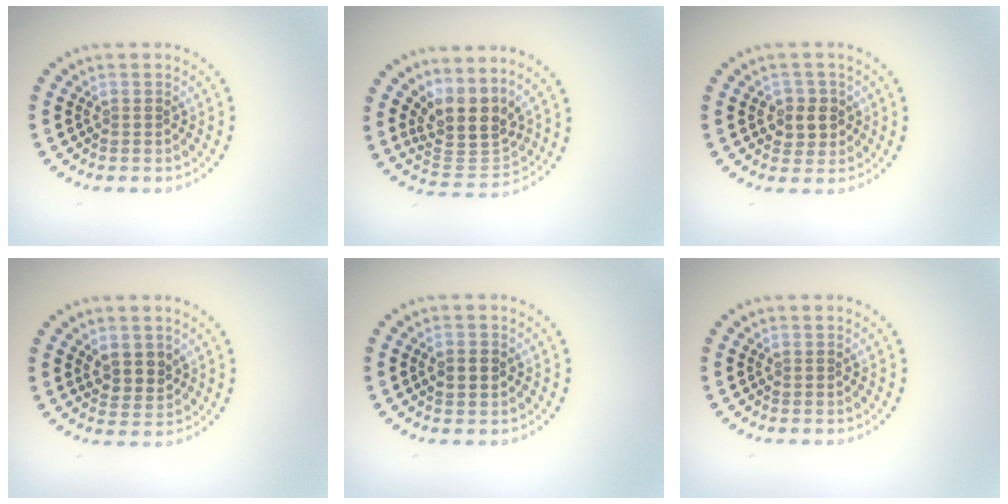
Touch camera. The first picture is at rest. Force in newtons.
{"total": 4.3, "press": 3.4, "slide": 2.6}
{"total": 2.4, "press": 2.2, "slide": 0.7}
{"total": 2.4, "press": 2.2, "slide": 1.0}
{"total": 2.1, "press": 2.1, "slide": 0.0}
{"total": 0.0}